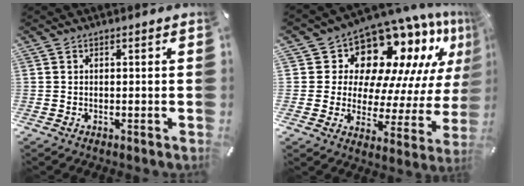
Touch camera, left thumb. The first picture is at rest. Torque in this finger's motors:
{"motor_torque": [2.65, 2.36, 0.36, -0.20, 0.09]}